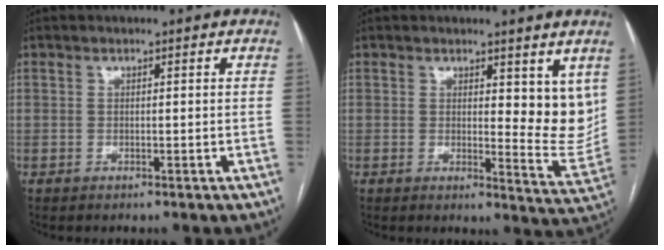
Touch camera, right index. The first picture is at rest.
{"total": 7.3, "force": [3.6, 2.8, 5.7], "torque": [-0.057, -0.022, 0.049]}